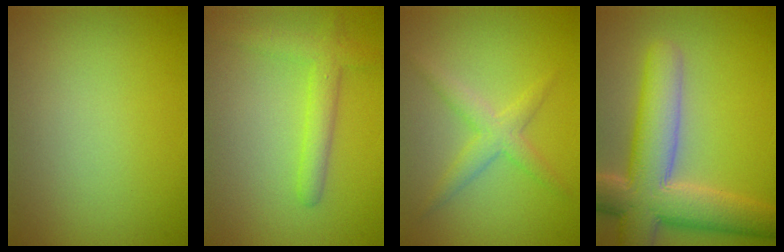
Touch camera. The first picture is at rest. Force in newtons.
{"total": 2.9, "press": 2.9, "slide": 0.1}
{"total": 2.6, "press": 2.6, "slide": 0.1}
{"total": 9.1, "press": 9.1, "slide": 0.8}